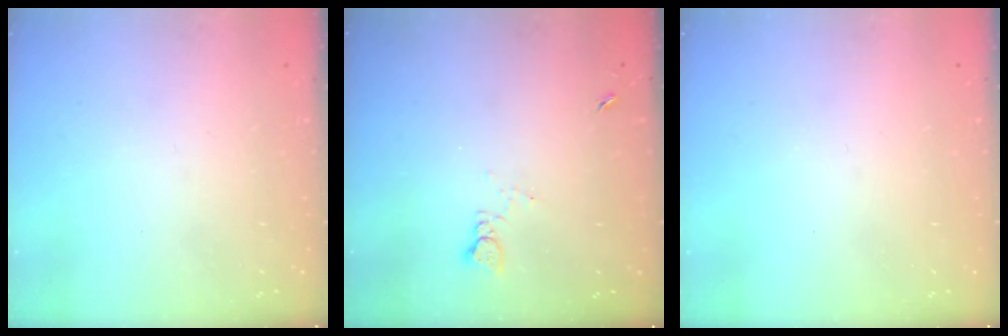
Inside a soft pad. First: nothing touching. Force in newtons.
{"total": 2.1, "press": 2.0, "slide": 0.3}
{"total": 0.0}